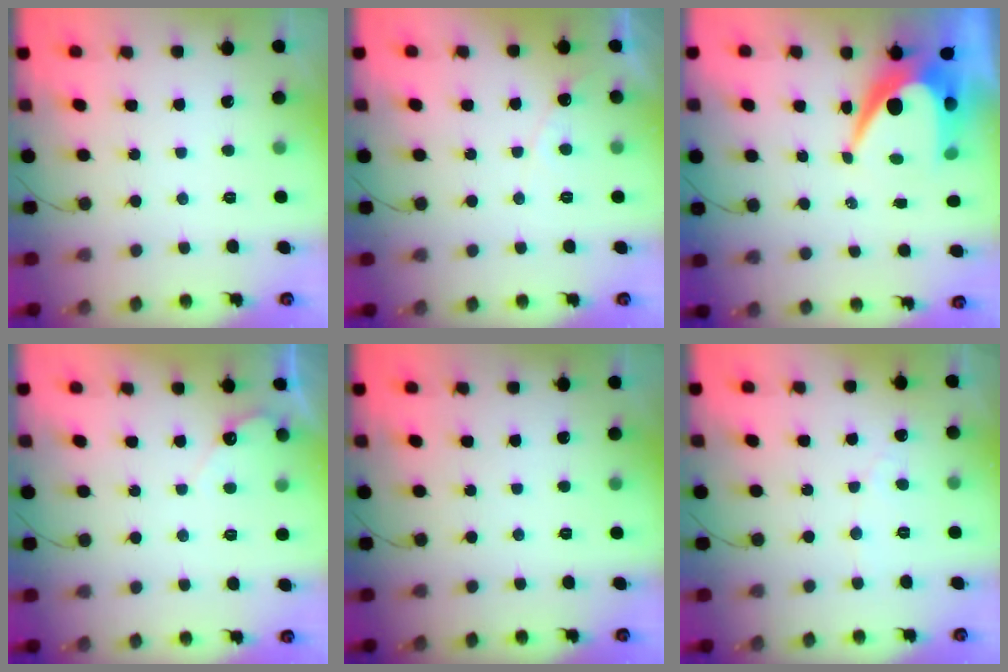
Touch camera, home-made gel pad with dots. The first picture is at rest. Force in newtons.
{"total": 4.7, "press": 4.7, "slide": 0.3}
{"total": 10.5, "press": 10.5, "slide": 0.7}
{"total": 3.5, "press": 3.5, "slide": 0.2}
{"total": 0.0}
{"total": 3.0, "press": 3.0, "slide": 0.2}